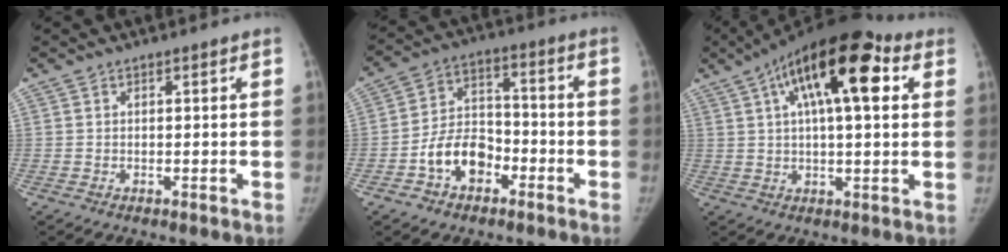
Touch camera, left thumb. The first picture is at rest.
{"total": 10.6, "force": [-4.7, 7.4, 5.9], "torque": [-0.078, 0.042, -0.085]}
{"total": 20.4, "force": [7.4, 8.1, 17.2], "torque": [-0.267, 0.020, 0.111]}